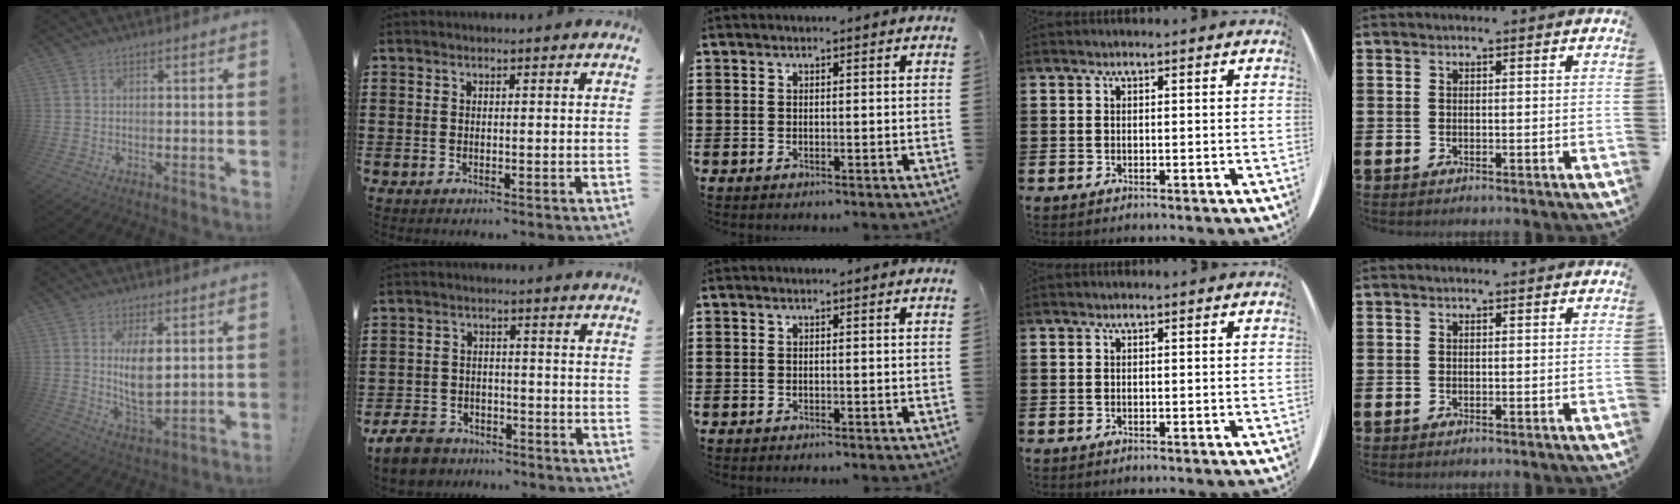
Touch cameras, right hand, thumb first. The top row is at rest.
{"thumb": {"total": 8.9, "force": [2.4, 4.0, 7.6], "torque": [-0.140, -0.021, 0.038]}, "index": {"total": 5.4, "force": [-4.9, 1.7, 1.4], "torque": [-0.042, 0.008, -0.100]}}